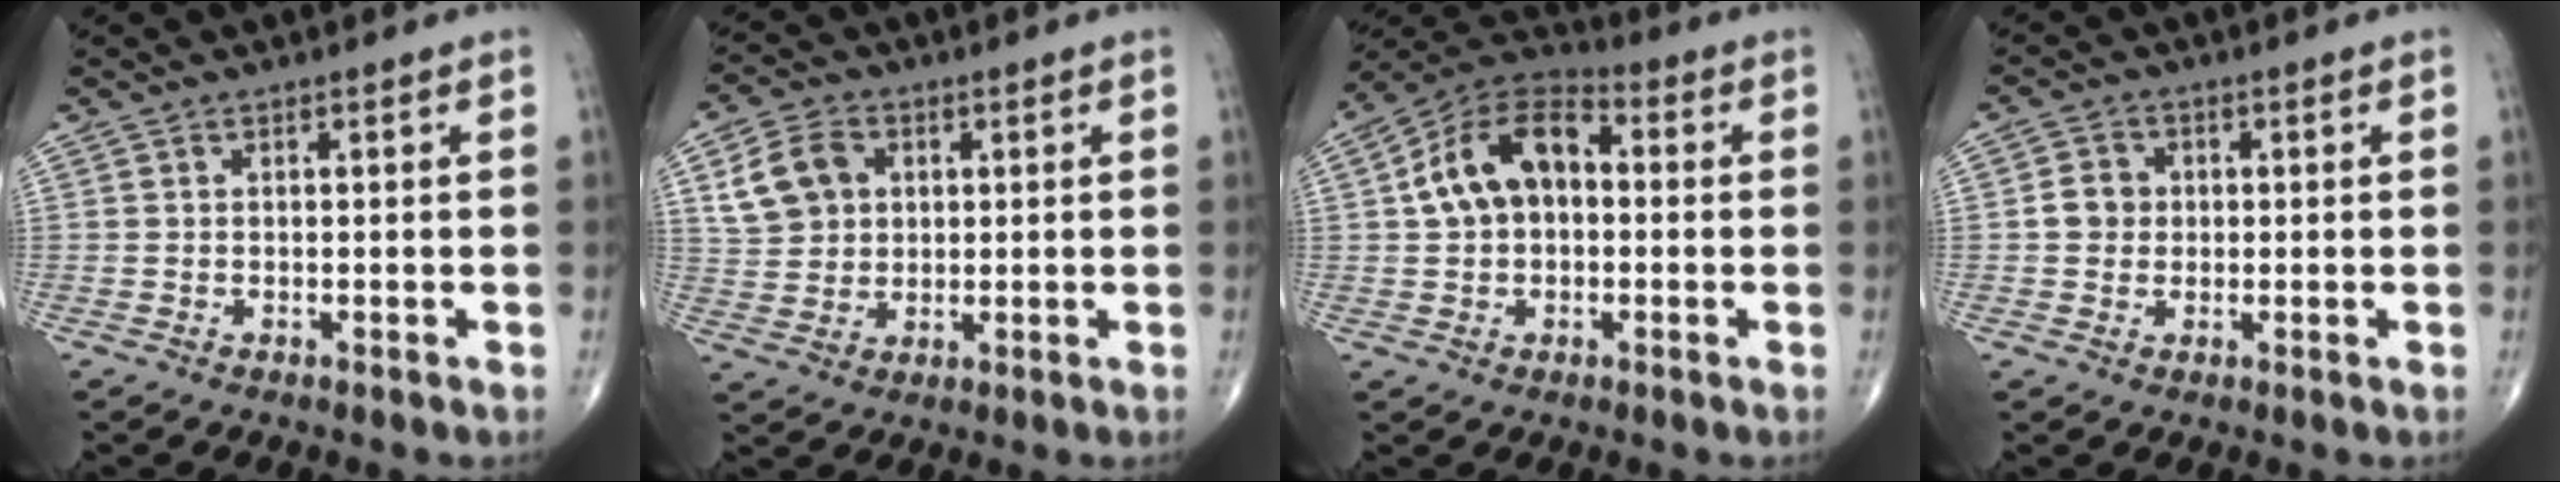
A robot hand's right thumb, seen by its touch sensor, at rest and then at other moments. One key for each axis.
{"total": 8.9, "fx": 2.8, "fy": 7.1, "fz": 4.6, "tx": -0.069, "ty": 0.000, "tz": 0.055}
{"total": 13.1, "fx": 1.2, "fy": 8.7, "fz": 9.8, "tx": -0.156, "ty": 0.034, "tz": 0.007}
{"total": 2.6, "fx": -0.2, "fy": 2.5, "fz": 0.9, "tx": -0.001, "ty": 0.006, "tz": -0.008}